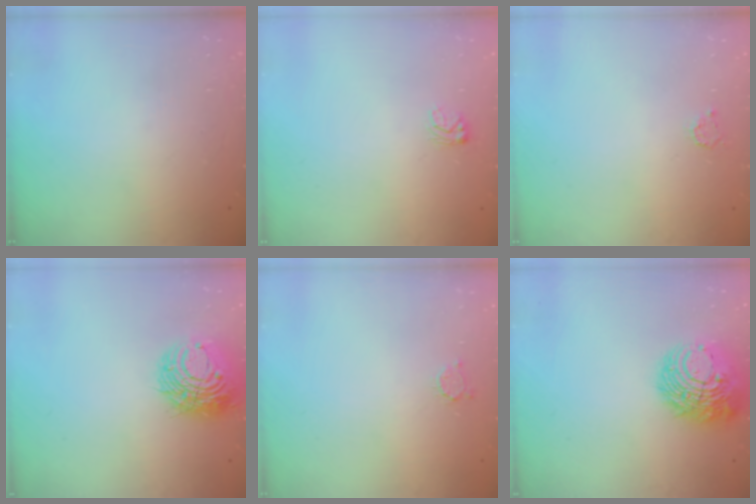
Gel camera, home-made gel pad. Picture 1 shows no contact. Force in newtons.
{"total": 3.8, "press": 3.7, "slide": 0.3}
{"total": 2.9, "press": 2.9, "slide": 0.3}
{"total": 11.8, "press": 11.8, "slide": 1.2}
{"total": 2.7, "press": 2.7, "slide": 0.3}
{"total": 13.3, "press": 13.3, "slide": 1.2}